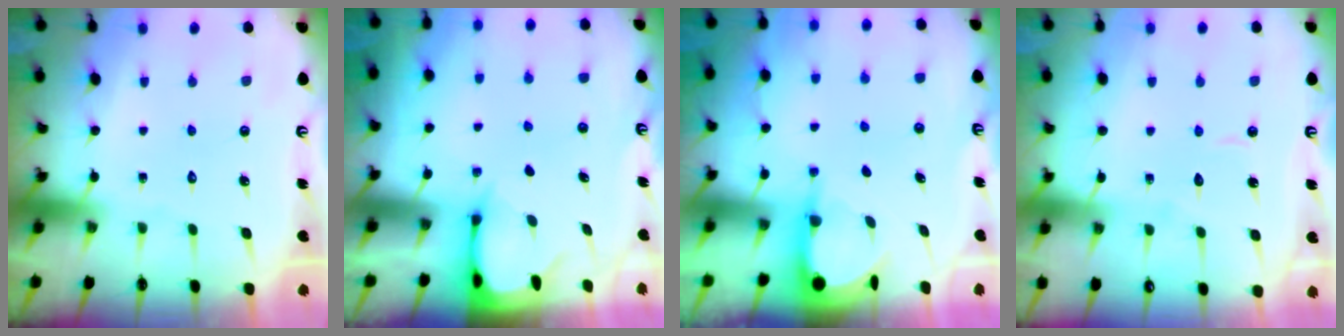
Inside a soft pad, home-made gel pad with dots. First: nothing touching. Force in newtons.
{"total": 2.4, "press": 2.4, "slide": 0.3}
{"total": 3.9, "press": 3.9, "slide": 0.3}
{"total": 3.5, "press": 3.5, "slide": 0.1}